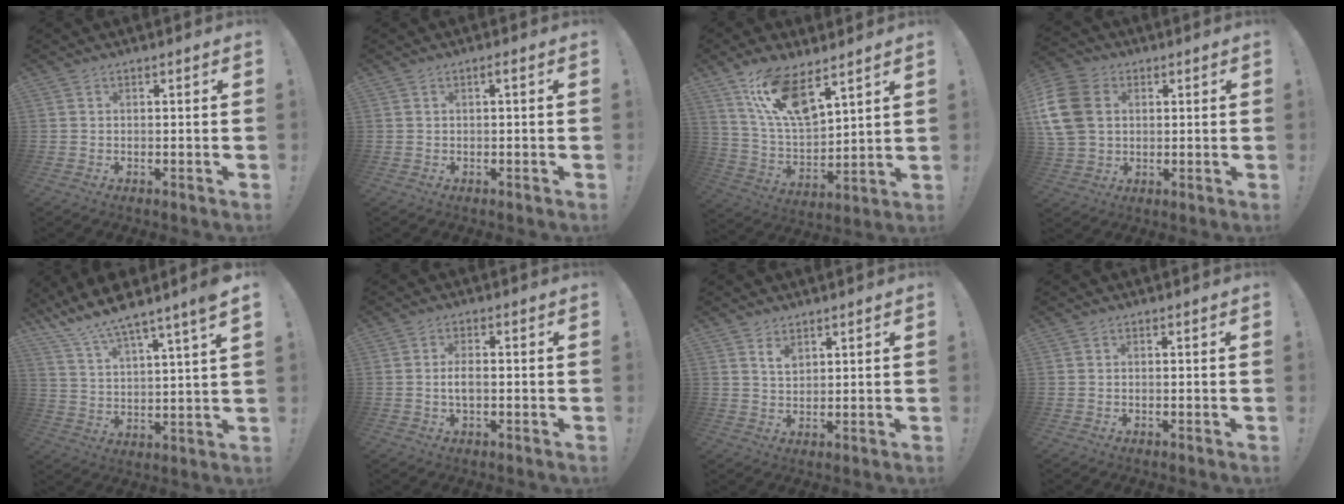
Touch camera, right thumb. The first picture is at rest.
{"total": 1.2, "force": [-0.1, 0.1, 1.2], "torque": [-0.026, 0.005, -0.002]}
{"total": 14.6, "force": [10.1, 4.9, 9.2], "torque": [-0.186, -0.055, 0.186]}
{"total": 14.5, "force": [3.7, 11.0, 8.7], "torque": [-0.174, -0.003, 0.074]}
{"total": 9.9, "force": [8.7, 0.0, 4.9], "torque": [-0.101, -0.074, 0.144]}
{"total": 3.8, "force": [-0.7, 1.6, 3.4], "torque": [-0.066, 0.004, -0.015]}
{"total": 3.9, "force": [2.4, 2.2, 2.1], "torque": [-0.028, -0.013, 0.041]}
{"total": 0.0}